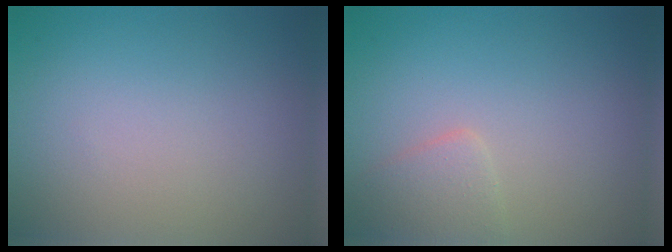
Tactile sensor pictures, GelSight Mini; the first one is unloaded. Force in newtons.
{"total": 1.9, "press": 1.9, "slide": 0.0}